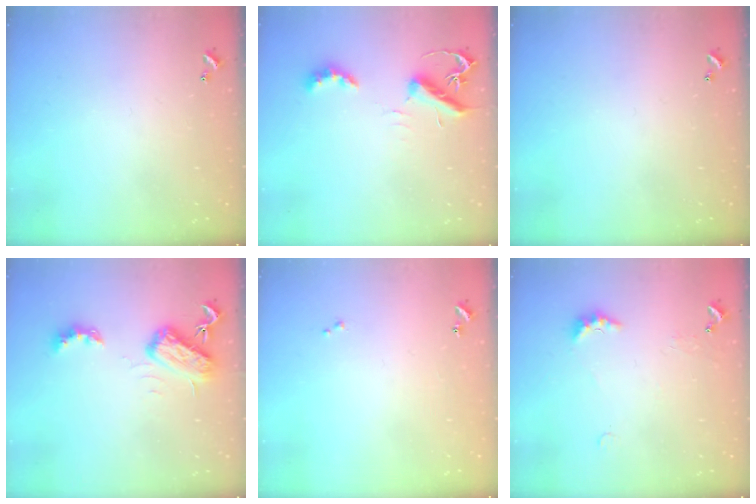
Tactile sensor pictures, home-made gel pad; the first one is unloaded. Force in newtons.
{"total": 6.9, "press": 6.8, "slide": 0.4}
{"total": 0.0}
{"total": 5.4, "press": 5.4, "slide": 0.5}
{"total": 0.7, "press": 0.6, "slide": 0.3}
{"total": 3.2, "press": 3.1, "slide": 0.8}